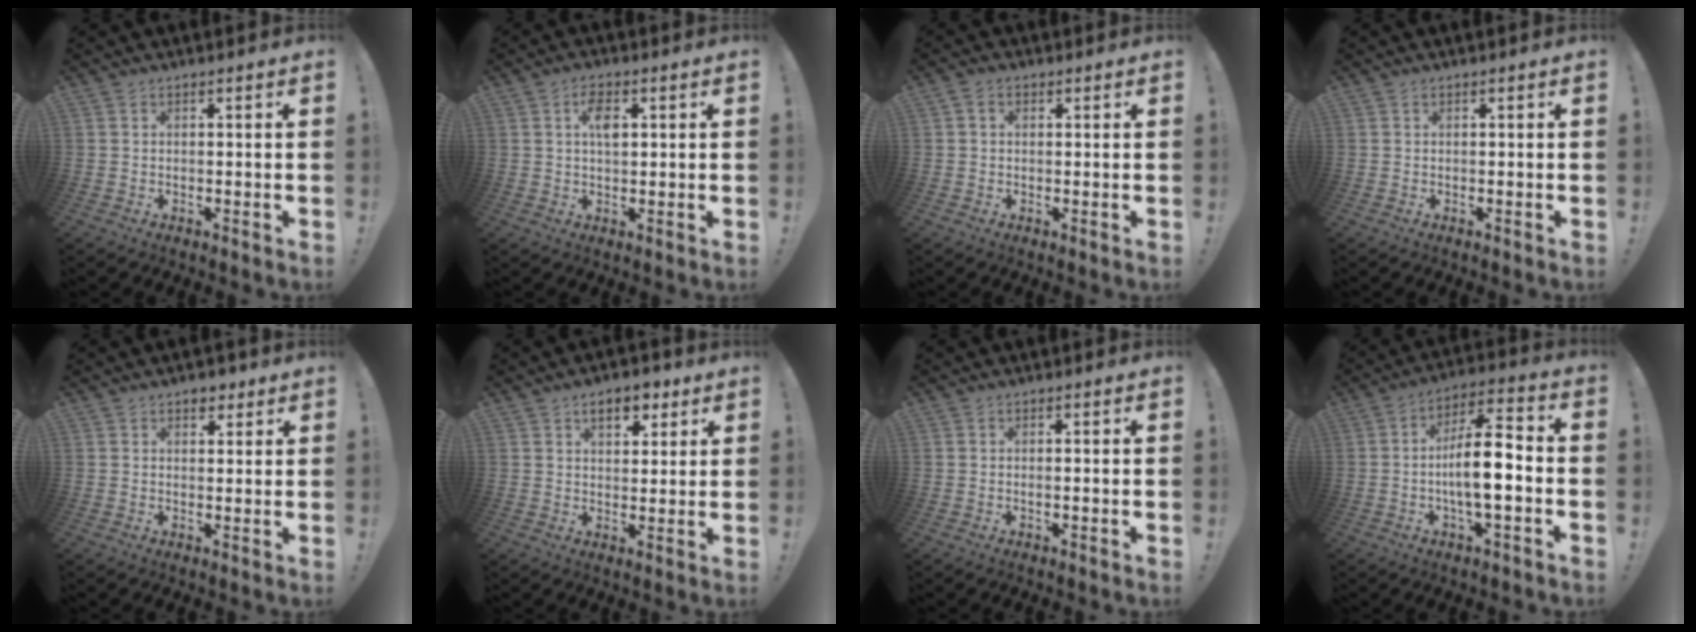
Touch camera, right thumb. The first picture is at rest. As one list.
[{"total": 5.1, "force": [1.4, 2.7, 4.0], "torque": [-0.060, -0.001, 0.020]}, {"total": 2.1, "force": [0.5, 1.7, 1.2], "torque": [-0.020, 0.006, 0.009]}, {"total": 0.0}, {"total": 3.3, "force": [2.1, 2.3, 1.2], "torque": [-0.001, -0.008, 0.033]}, {"total": 7.5, "force": [3.9, 4.3, 4.7], "torque": [-0.064, -0.005, 0.067]}, {"total": 1.1, "force": [-0.5, -0.1, 0.9], "torque": [-0.016, -0.001, -0.010]}, {"total": 13.8, "force": [-2.5, 4.1, 12.9], "torque": [-0.228, 0.011, -0.048]}]